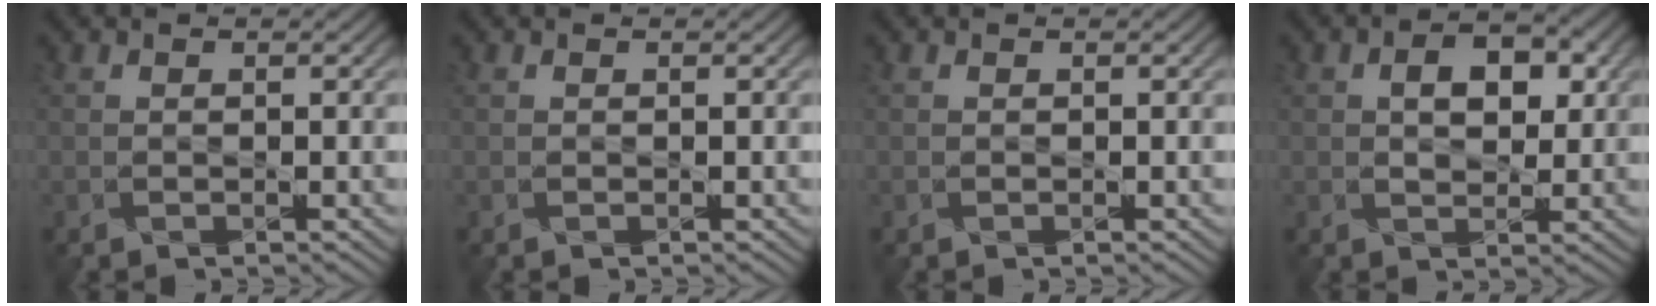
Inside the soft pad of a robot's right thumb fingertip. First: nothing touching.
{"total": 0.0}
{"total": 0.0}
{"total": 4.4, "force": [1.3, 2.8, 3.2], "torque": [-0.055, 0.002, 0.017]}